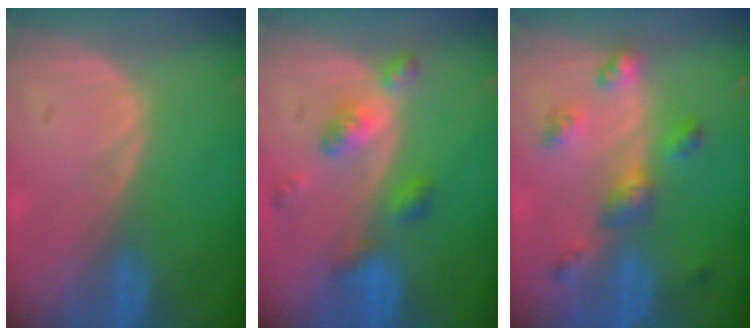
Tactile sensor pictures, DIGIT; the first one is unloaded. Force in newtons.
{"total": 5.9, "press": 5.1, "slide": 2.9}
{"total": 5.6, "press": 5.6, "slide": 0.6}